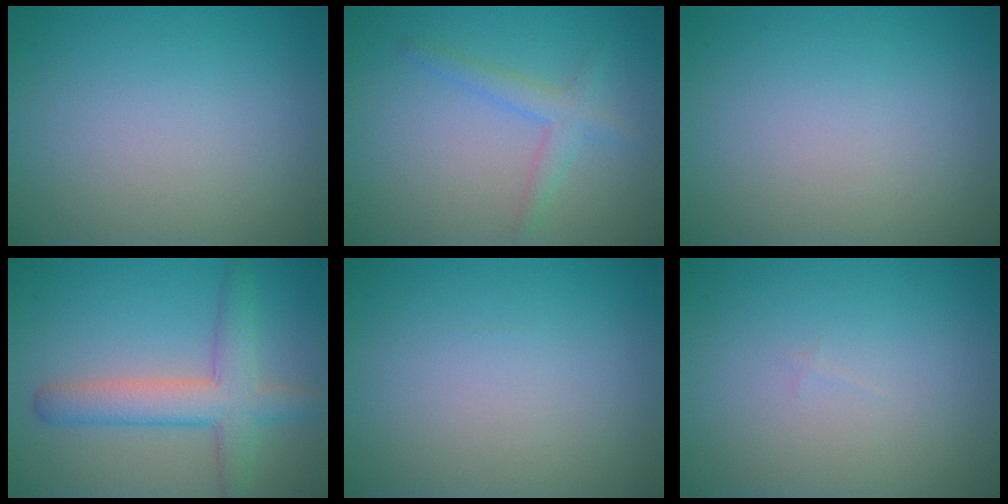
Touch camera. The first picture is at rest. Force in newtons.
{"total": 2.1, "press": 2.1, "slide": 0.1}
{"total": 0.0}
{"total": 4.9, "press": 4.9, "slide": 0.2}
{"total": 0.0}
{"total": 0.0}